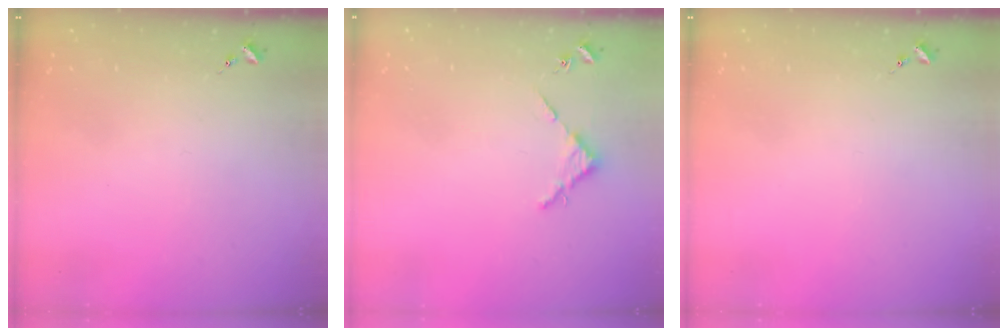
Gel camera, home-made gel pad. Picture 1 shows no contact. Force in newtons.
{"total": 2.7, "press": 2.7, "slide": 0.3}
{"total": 0.0}